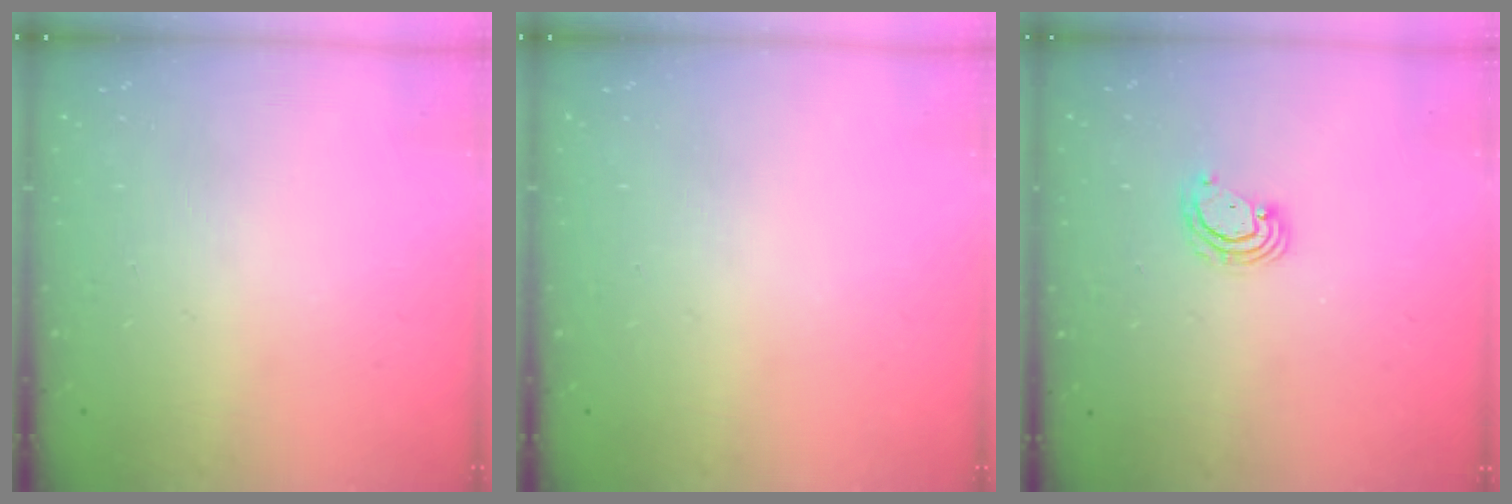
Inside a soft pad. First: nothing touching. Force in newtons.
{"total": 0.0}
{"total": 4.1, "press": 4.1, "slide": 0.4}